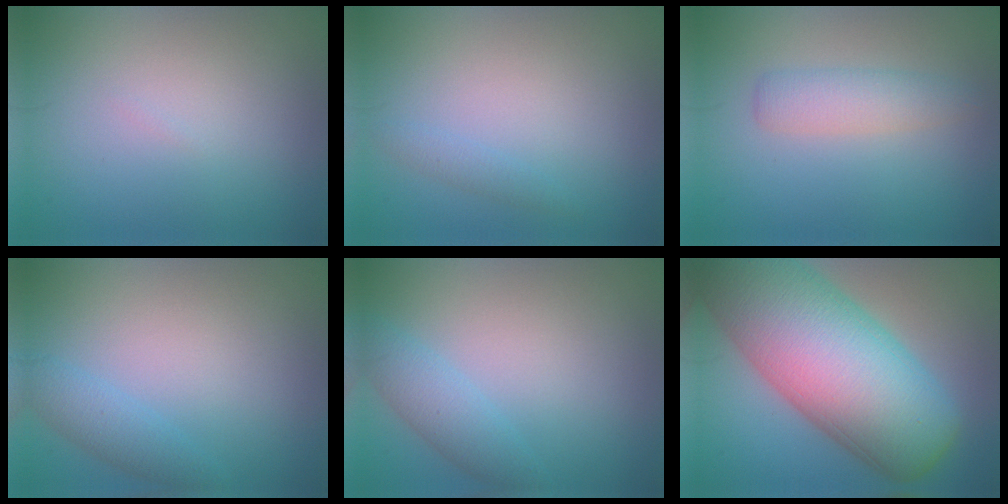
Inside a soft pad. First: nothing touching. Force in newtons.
{"total": 1.0, "press": 1.0, "slide": 0.1}
{"total": 2.5, "press": 2.5, "slide": 0.0}
{"total": 2.3, "press": 2.3, "slide": 0.1}
{"total": 2.7, "press": 2.7, "slide": 0.1}
{"total": 16.9, "press": 16.9, "slide": 0.9}